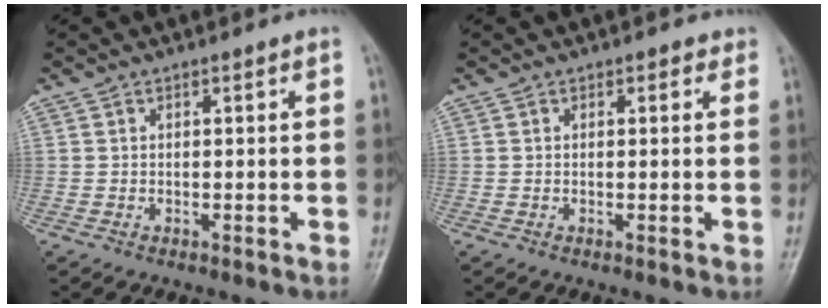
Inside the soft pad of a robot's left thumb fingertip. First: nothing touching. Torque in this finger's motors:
{"motor_torque": [-0.21, 0.03, -0.16, -0.02, 0.01]}